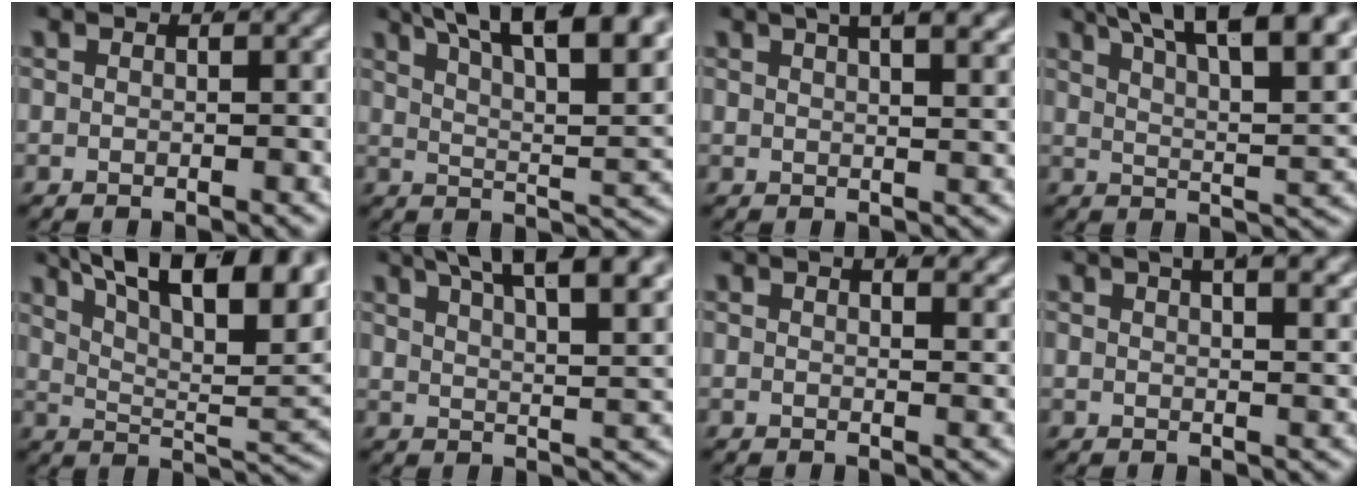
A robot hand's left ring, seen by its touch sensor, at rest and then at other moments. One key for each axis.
{"total": 10.3, "fx": 6.0, "fy": 3.4, "fz": 7.7, "tx": -0.103, "ty": 0.012, "tz": 0.090}
{"total": 5.3, "fx": 3.6, "fy": 1.4, "fz": 3.6, "tx": -0.041, "ty": 0.015, "tz": 0.052}
{"total": 9.4, "fx": 6.0, "fy": 2.7, "fz": 6.8, "tx": -0.093, "ty": 0.009, "tz": 0.093}
{"total": 11.7, "fx": 5.5, "fy": 4.7, "fz": 9.2, "tx": -0.117, "ty": 0.009, "tz": 0.080}
{"total": 8.6, "fx": 6.0, "fy": 2.2, "fz": 5.7, "tx": -0.079, "ty": 0.010, "tz": 0.095}
{"total": 2.4, "fx": 1.9, "fy": 0.5, "fz": 1.4, "tx": -0.013, "ty": 0.005, "tz": 0.025}
{"total": 4.8, "fx": 3.1, "fy": 1.4, "fz": 3.4, "tx": -0.036, "ty": 0.016, "tz": 0.043}